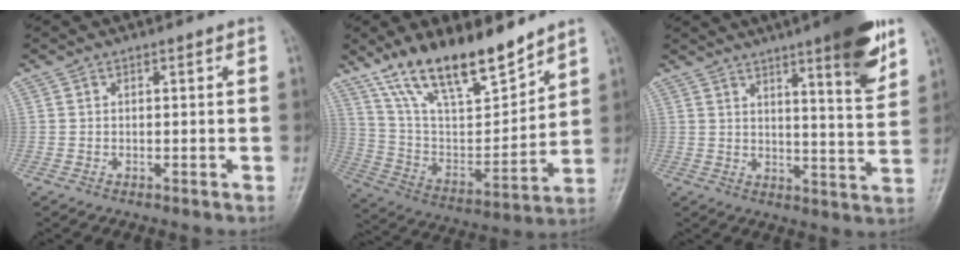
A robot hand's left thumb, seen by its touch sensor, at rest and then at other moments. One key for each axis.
{"total": 19.4, "fx": 14.5, "fy": 6.1, "fz": 11.3, "tx": -0.162, "ty": -0.073, "tz": 0.269}
{"total": 13.3, "fx": 8.0, "fy": 1.9, "fz": 10.5, "tx": -0.127, "ty": -0.044, "tz": 0.110}